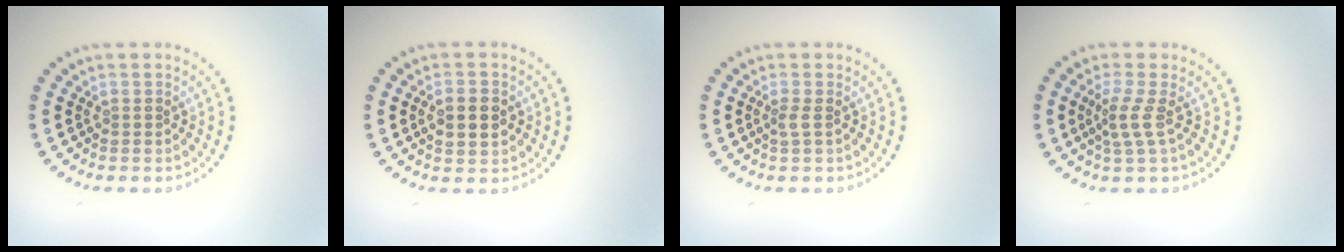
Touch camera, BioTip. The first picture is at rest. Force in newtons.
{"total": 3.1, "press": 3.1, "slide": 0.2}
{"total": 0.9, "press": 0.7, "slide": 0.7}
{"total": 2.1, "press": 1.5, "slide": 1.5}